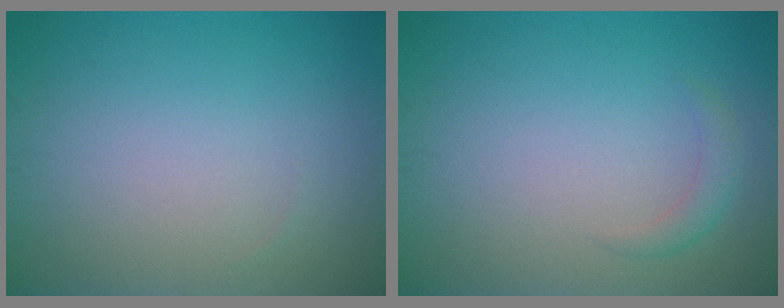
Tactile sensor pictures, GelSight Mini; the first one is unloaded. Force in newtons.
{"total": 1.3, "press": 1.3, "slide": 0.1}